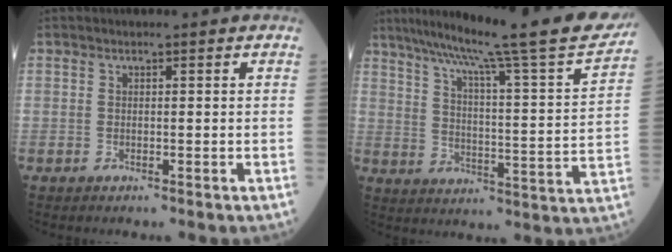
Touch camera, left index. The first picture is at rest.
{"total": 25.6, "force": [21.9, -0.2, 13.3], "torque": [-0.212, -0.047, 0.292]}